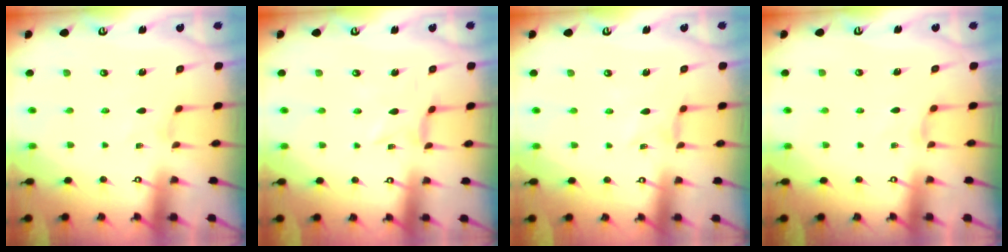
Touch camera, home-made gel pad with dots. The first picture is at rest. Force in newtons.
{"total": 0.8, "press": 0.7, "slide": 0.3}
{"total": 1.6, "press": 1.5, "slide": 0.3}
{"total": 2.9, "press": 2.9, "slide": 0.5}